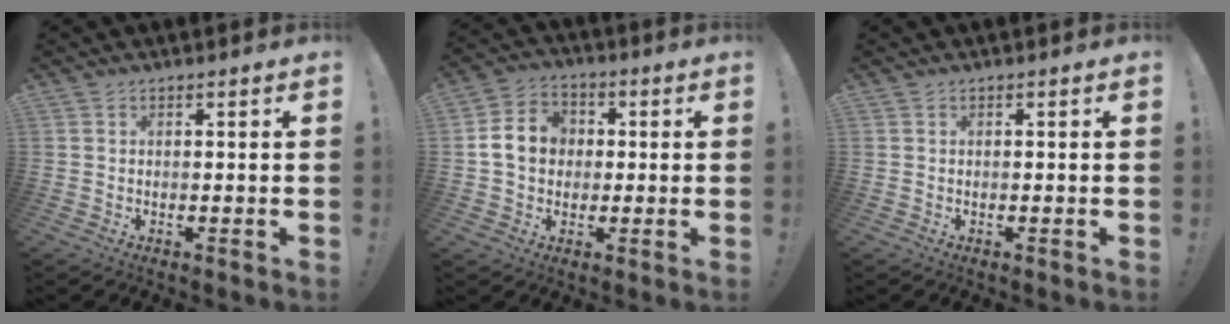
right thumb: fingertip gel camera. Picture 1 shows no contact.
{"total": 10.6, "force": [0.7, 9.1, 5.5], "torque": [-0.095, 0.008, 0.018]}
{"total": 0.0}